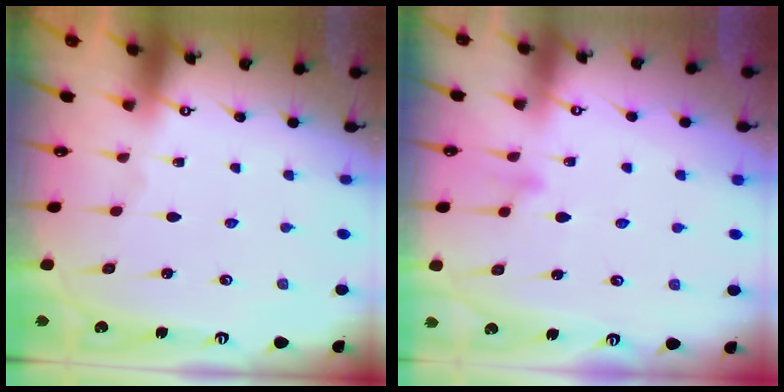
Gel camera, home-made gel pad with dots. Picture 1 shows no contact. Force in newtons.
{"total": 8.5, "press": 8.5, "slide": 0.5}